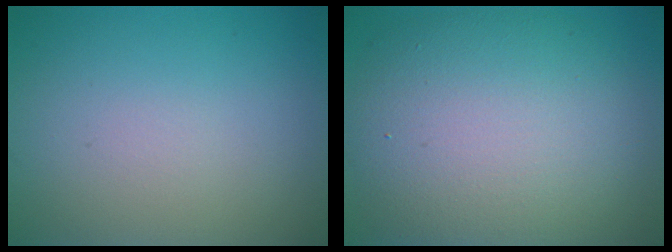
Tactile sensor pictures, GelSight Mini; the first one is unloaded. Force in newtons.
{"total": 11.3, "press": 11.3, "slide": 0.6}